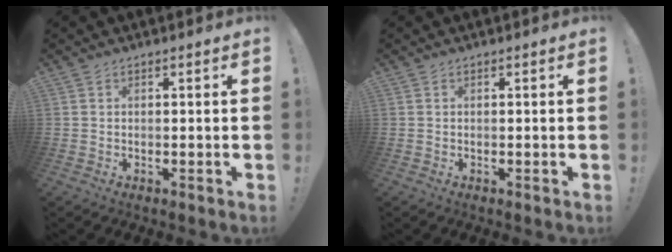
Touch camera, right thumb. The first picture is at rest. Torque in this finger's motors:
{"motor_torque": [0.00, 0.00, -0.14, 0.14, 0.03]}